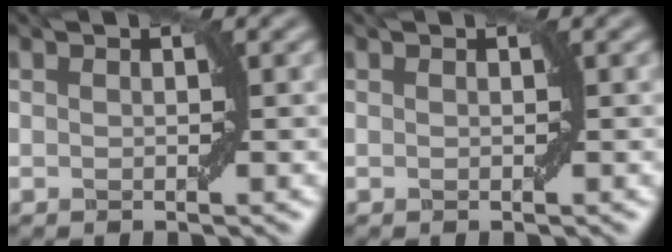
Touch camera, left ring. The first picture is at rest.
{"total": 0.0}